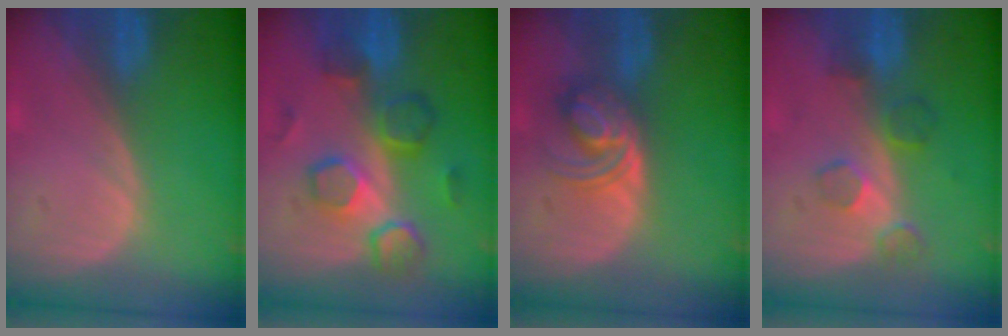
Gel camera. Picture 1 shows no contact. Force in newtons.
{"total": 8.3, "press": 8.2, "slide": 1.4}
{"total": 5.7, "press": 5.5, "slide": 1.5}
{"total": 4.5, "press": 4.2, "slide": 1.6}